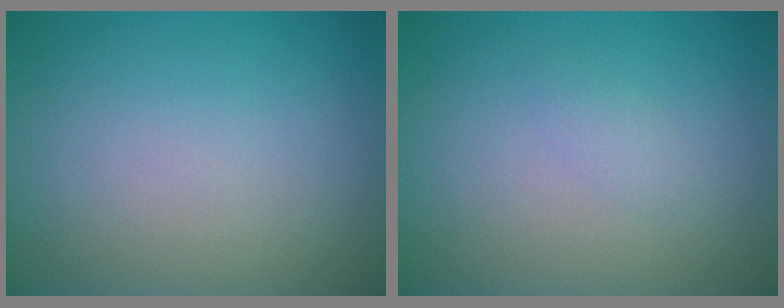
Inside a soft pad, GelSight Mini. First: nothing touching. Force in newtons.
{"total": 0.9, "press": 0.9, "slide": 0.0}